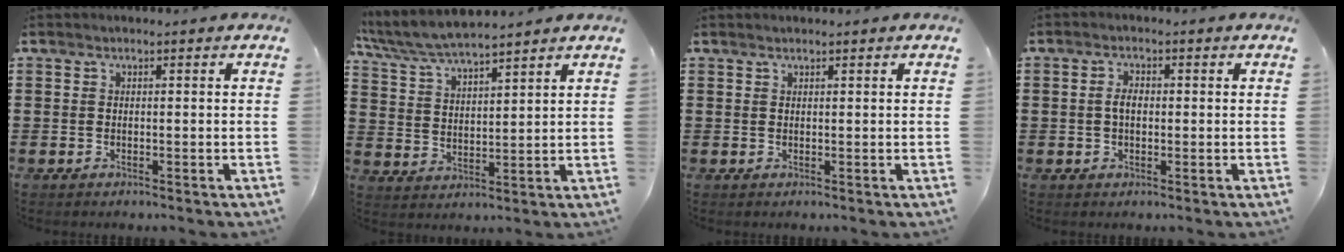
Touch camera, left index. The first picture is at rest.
{"total": 5.9, "force": [5.6, 0.3, 1.9], "torque": [-0.058, -0.027, 0.097]}
{"total": 0.5, "force": [0.5, 0.0, 0.2], "torque": [-0.004, -0.001, 0.010]}
{"total": 2.5, "force": [0.1, 1.2, 2.1], "torque": [-0.043, 0.005, 0.001]}